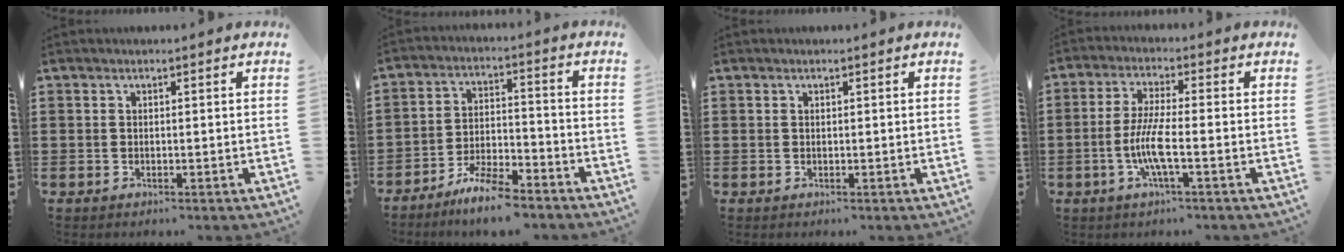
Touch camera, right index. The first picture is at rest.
{"total": 6.6, "force": [-6.1, 0.4, 2.5], "torque": [-0.054, 0.002, -0.116]}
{"total": 0.0}
{"total": 6.7, "force": [-2.0, 1.0, 6.4], "torque": [-0.143, -0.014, -0.046]}